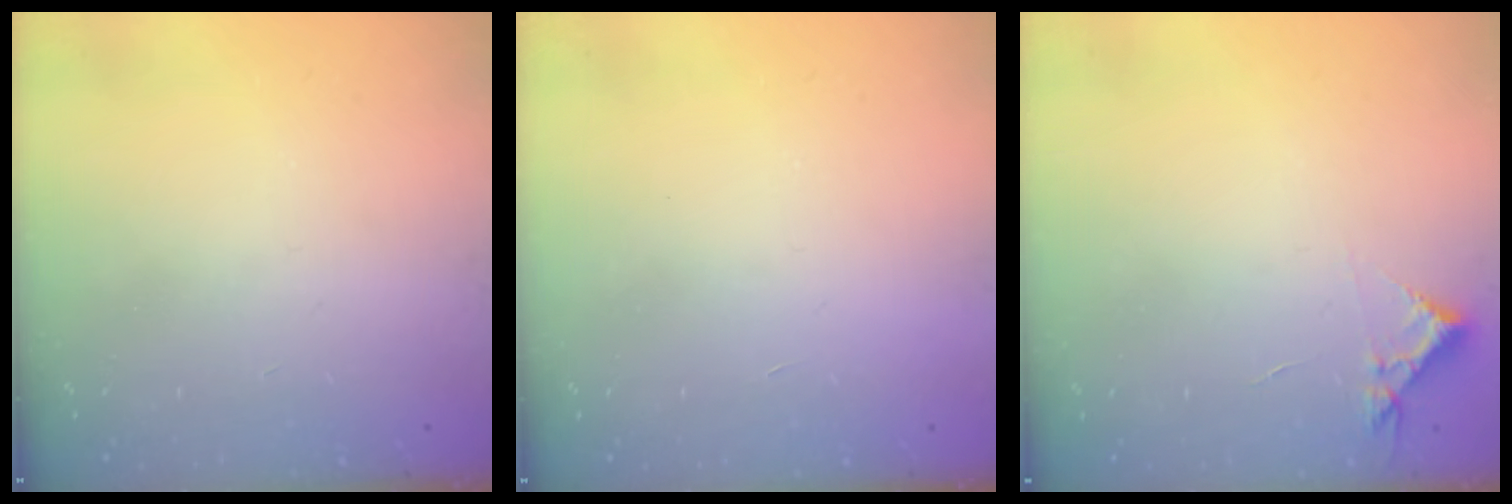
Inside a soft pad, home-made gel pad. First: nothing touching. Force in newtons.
{"total": 1.7, "press": 1.7, "slide": 0.1}
{"total": 4.1, "press": 4.1, "slide": 0.5}